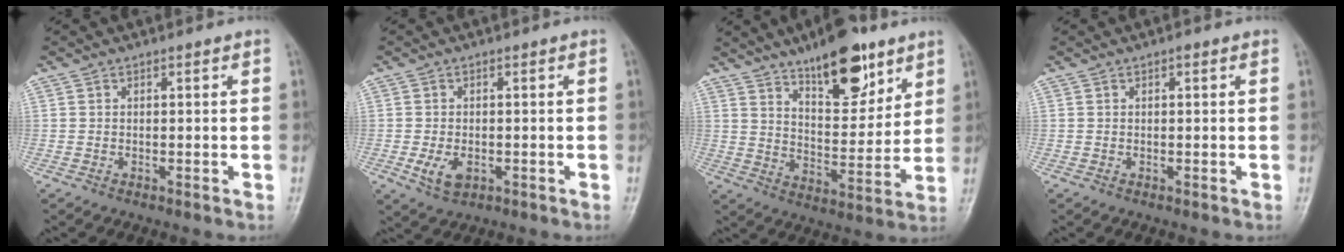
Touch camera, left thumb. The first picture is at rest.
{"total": 4.1, "force": [-1.1, 2.6, 3.0], "torque": [-0.054, -0.005, -0.014]}
{"total": 16.1, "force": [10.3, 6.4, 10.5], "torque": [-0.117, -0.059, 0.168]}
{"total": 0.7, "force": [0.3, 0.2, 0.6], "torque": [-0.008, 0.002, 0.001]}